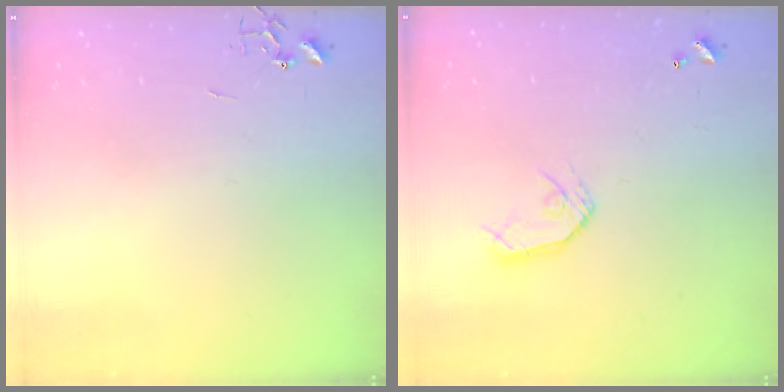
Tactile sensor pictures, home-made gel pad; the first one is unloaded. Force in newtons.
{"total": 8.8, "press": 8.8, "slide": 0.6}